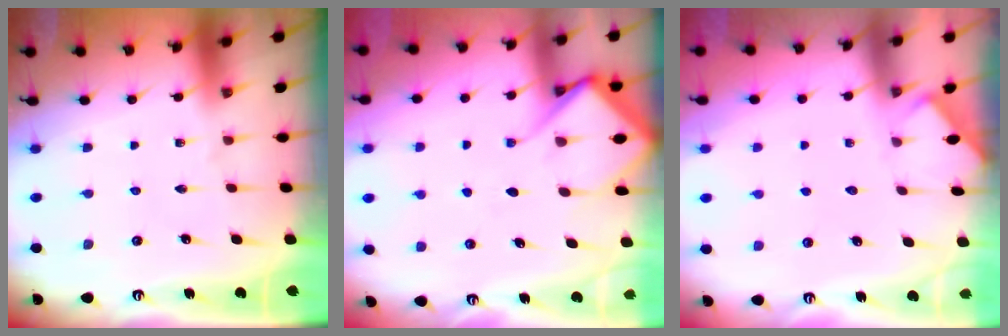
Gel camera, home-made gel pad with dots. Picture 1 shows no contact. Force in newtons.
{"total": 8.6, "press": 8.5, "slide": 0.9}
{"total": 1.9, "press": 1.9, "slide": 0.3}